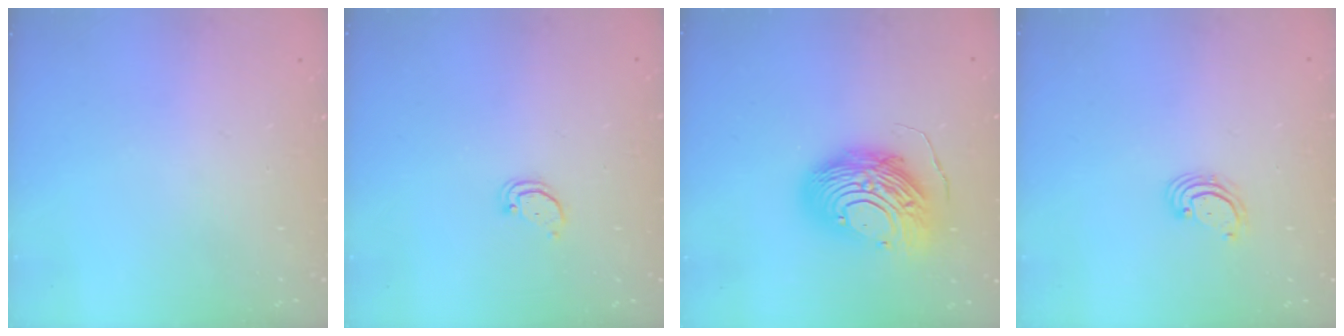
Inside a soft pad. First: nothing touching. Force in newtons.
{"total": 2.1, "press": 2.1, "slide": 0.2}
{"total": 13.7, "press": 13.6, "slide": 1.3}
{"total": 2.7, "press": 2.7, "slide": 0.7}